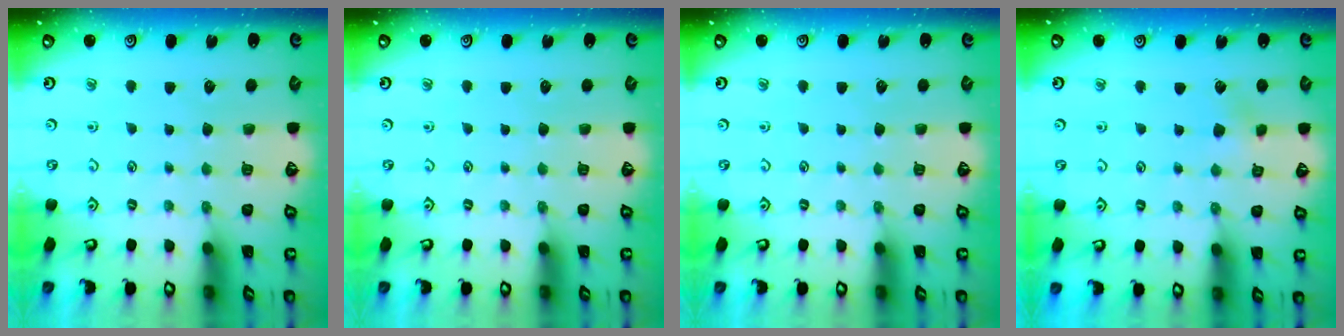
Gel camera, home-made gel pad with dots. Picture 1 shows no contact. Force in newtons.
{"total": 0.0}
{"total": 0.0}
{"total": 2.9, "press": 2.9, "slide": 0.3}